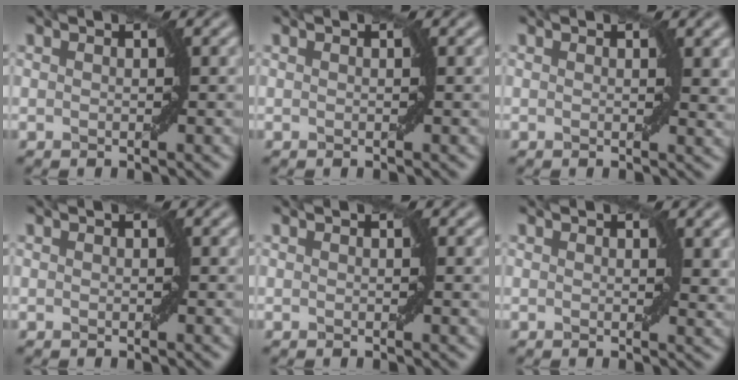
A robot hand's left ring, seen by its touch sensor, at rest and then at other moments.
{"total": 0.0}
{"total": 1.2, "force": [0.7, 0.4, 0.9], "torque": [-0.006, -0.005, 0.011]}
{"total": 0.0}
{"total": 0.0}
{"total": 1.5, "force": [0.8, 0.6, 1.1], "torque": [-0.009, -0.006, 0.014]}